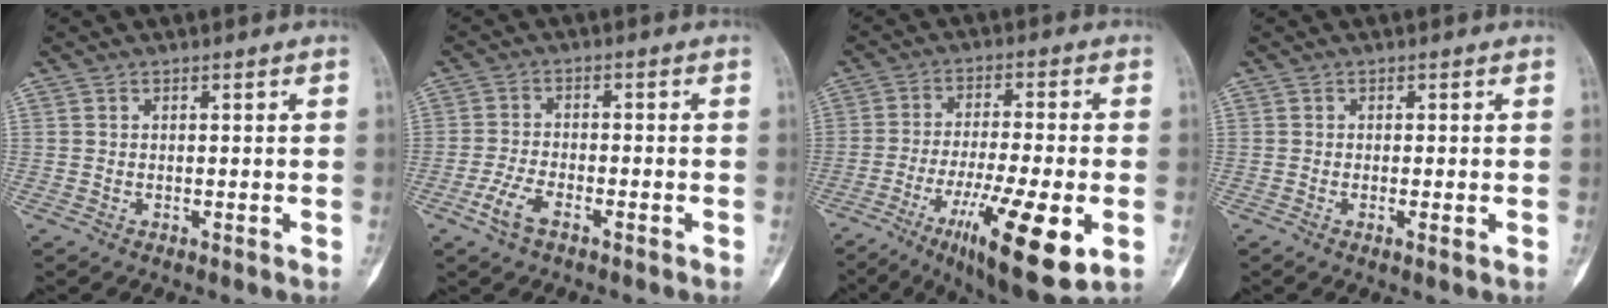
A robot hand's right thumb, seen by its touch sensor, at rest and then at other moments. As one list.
[{"total": 4.8, "force": [-2.7, 2.0, 3.5], "torque": [-0.074, 0.016, -0.051]}, {"total": 16.9, "force": [-6.3, 3.7, 15.3], "torque": [-0.263, -0.003, -0.096]}, {"total": 1.3, "force": [-0.3, 0.2, 1.3], "torque": [-0.020, -0.002, -0.006]}]